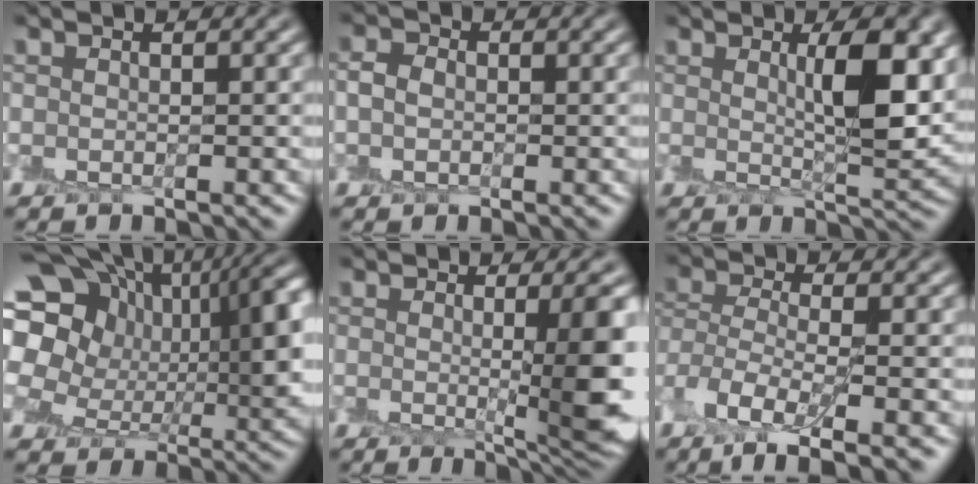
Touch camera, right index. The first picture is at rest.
{"total": 1.4, "force": [0.1, 1.3, 0.6], "torque": [-0.011, 0.006, 0.000]}
{"total": 6.0, "force": [1.7, 1.5, 5.6], "torque": [-0.079, 0.000, 0.030]}
{"total": 18.5, "force": [5.0, 12.6, 12.5], "torque": [-0.218, 0.010, 0.113]}
{"total": 6.9, "force": [-0.1, 1.5, 6.7], "torque": [-0.076, -0.006, 0.002]}
{"total": 5.4, "force": [-2.4, 2.2, 4.3], "torque": [-0.090, -0.005, -0.052]}